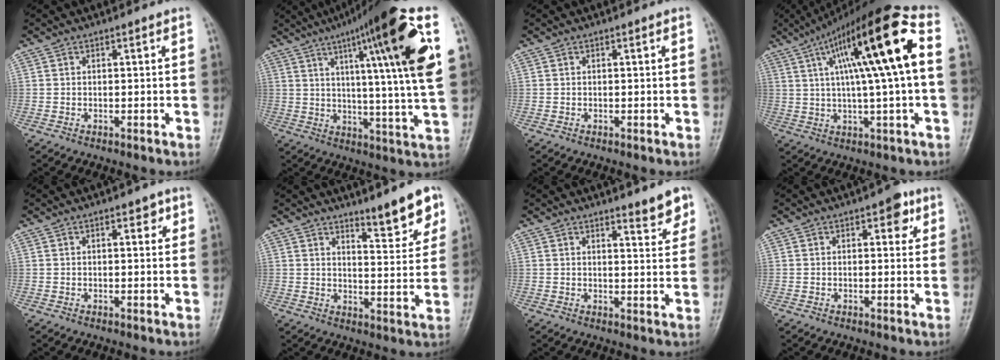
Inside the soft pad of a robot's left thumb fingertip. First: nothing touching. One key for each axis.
{"total": 22.6, "fx": 9.3, "fy": 2.0, "fz": 20.5, "tx": -0.280, "ty": -0.024, "tz": 0.127}
{"total": 0.0}
{"total": 20.0, "fx": 4.2, "fy": 3.0, "fz": 19.3, "tx": -0.326, "ty": 0.037, "tz": 0.061}
{"total": 2.8, "fx": 1.1, "fy": 1.3, "fz": 2.1, "tx": -0.016, "ty": 0.000, "tz": 0.011}
{"total": 8.0, "fx": 5.8, "fy": 1.9, "fz": 5.2, "tx": -0.055, "ty": -0.047, "tz": 0.086}
{"total": 4.2, "fx": 3.2, "fy": 1.0, "fz": 2.4, "tx": -0.016, "ty": -0.026, "tz": 0.042}
{"total": 4.0, "fx": 1.8, "fy": 2.1, "fz": 2.8, "tx": -0.014, "ty": -0.001, "tz": 0.015}